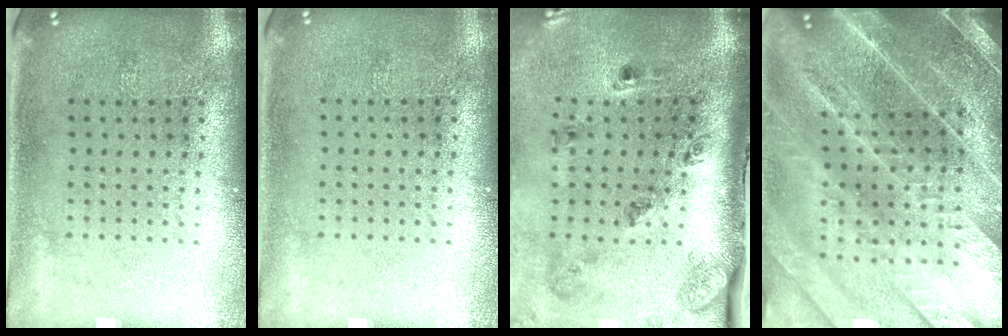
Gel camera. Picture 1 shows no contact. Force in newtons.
{"total": 0.0}
{"total": 2.5, "press": 1.7, "slide": 1.8}
{"total": 4.0, "press": 3.7, "slide": 1.6}